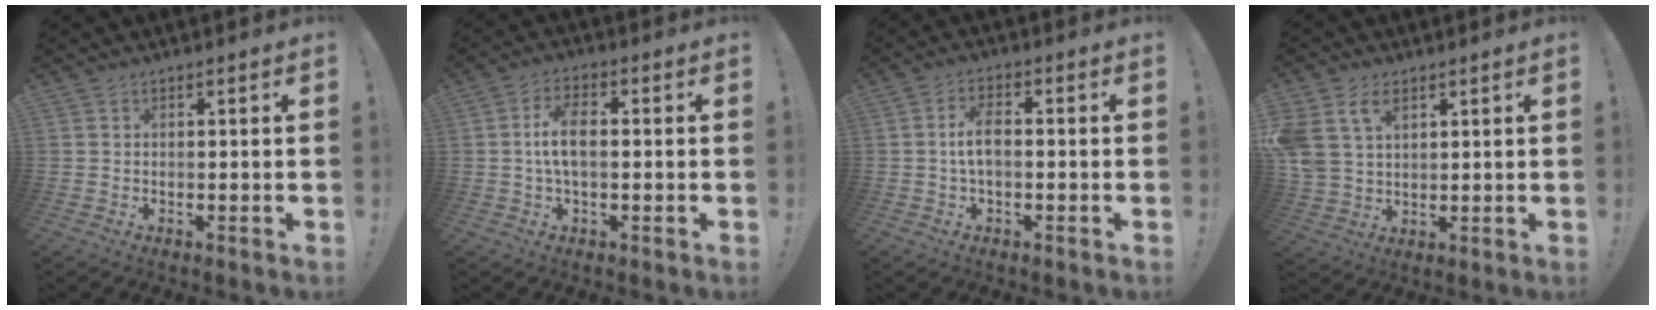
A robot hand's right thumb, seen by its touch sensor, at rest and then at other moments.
{"total": 8.1, "force": [0.0, 3.9, 7.0], "torque": [-0.129, 0.005, 0.001]}
{"total": 6.1, "force": [-0.3, 2.9, 5.4], "torque": [-0.100, 0.003, -0.009]}
{"total": 9.3, "force": [4.6, 6.4, 5.0], "torque": [-0.118, -0.010, 0.091]}